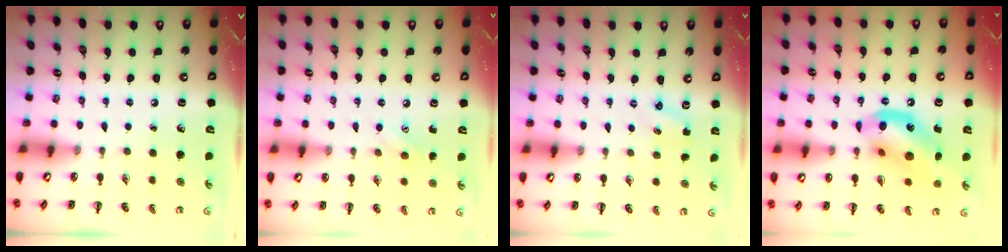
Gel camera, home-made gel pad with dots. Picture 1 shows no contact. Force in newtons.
{"total": 6.2, "press": 6.1, "slide": 1.2}
{"total": 1.6, "press": 1.5, "slide": 0.5}
{"total": 14.0, "press": 13.6, "slide": 3.3}